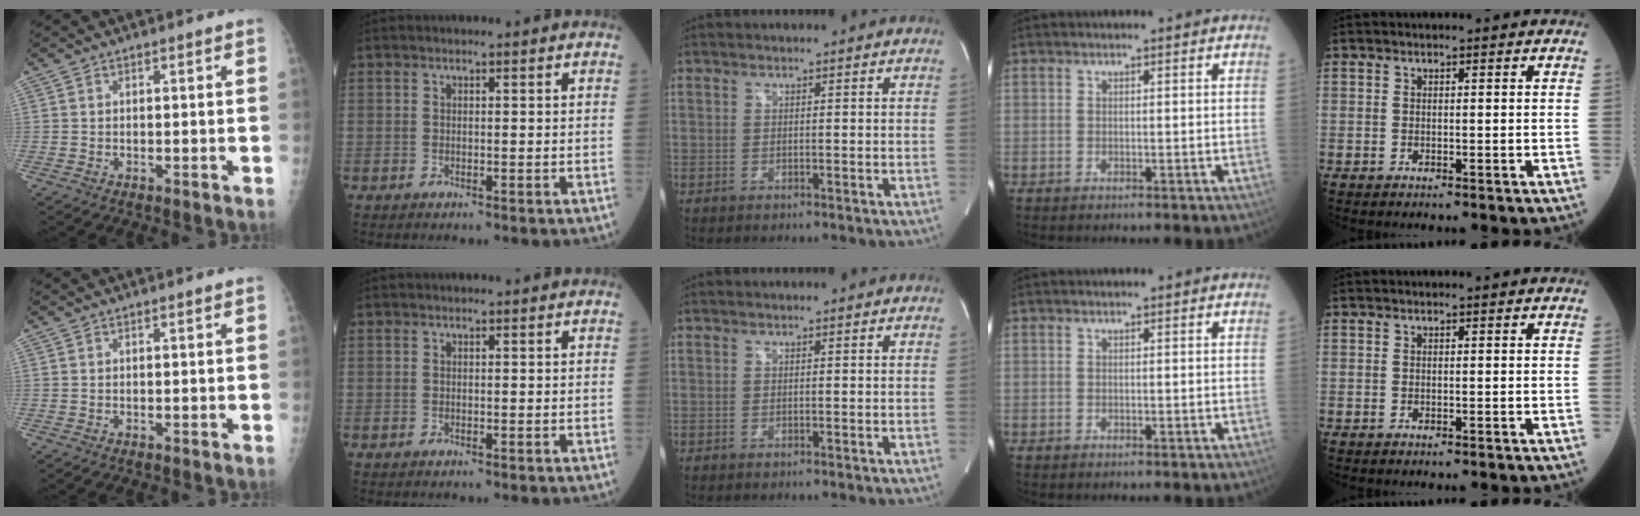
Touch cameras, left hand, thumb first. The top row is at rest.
{}